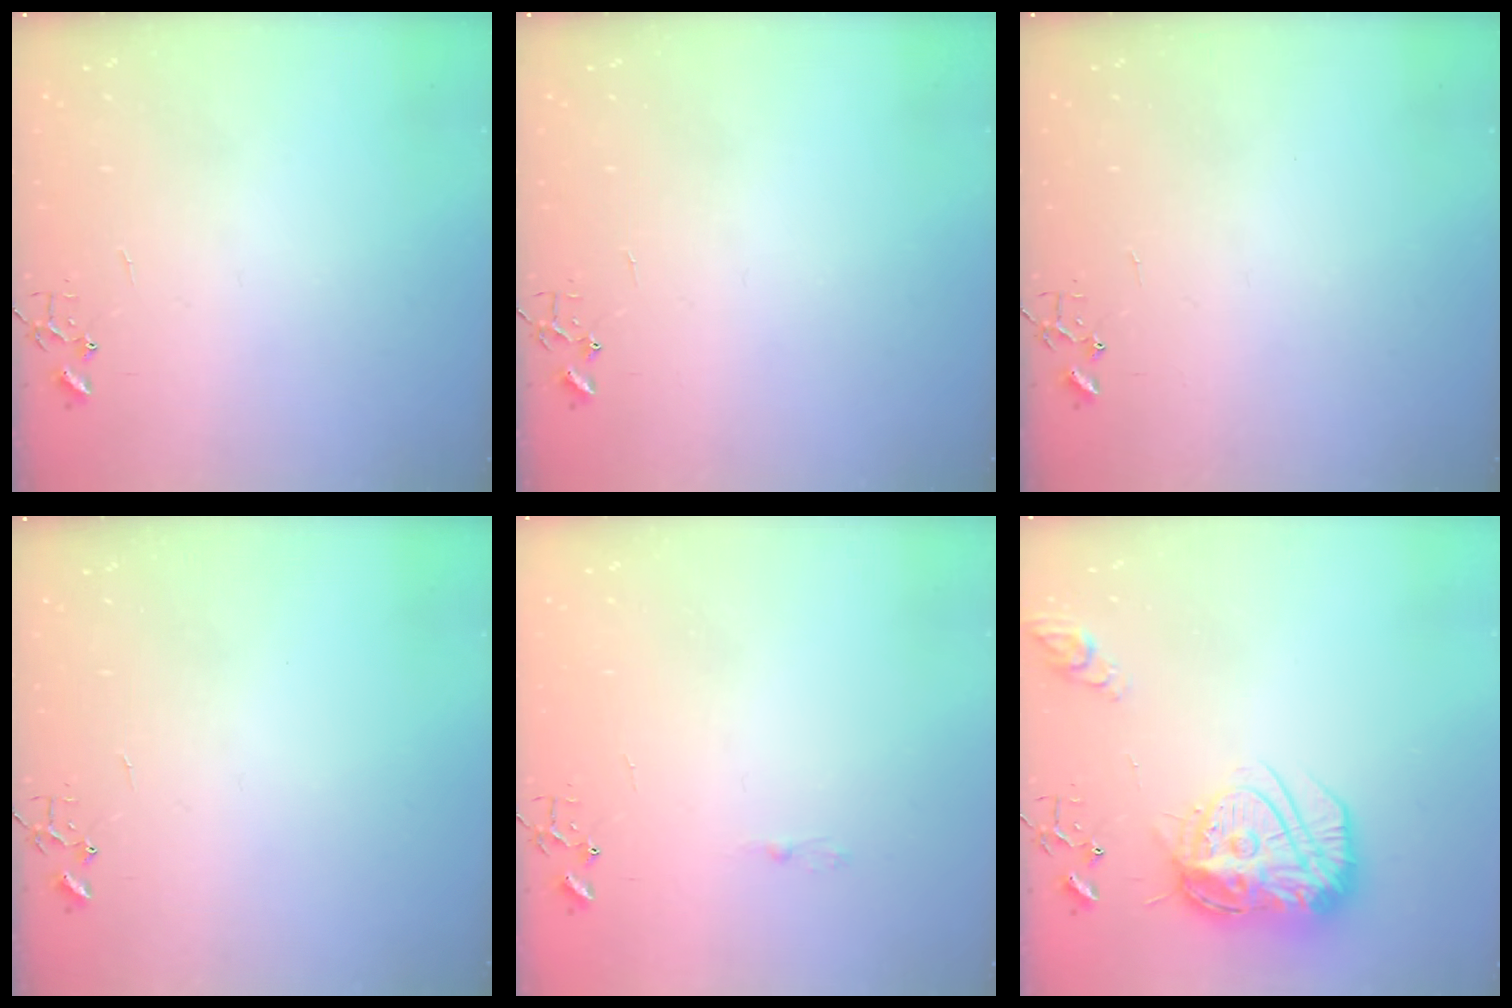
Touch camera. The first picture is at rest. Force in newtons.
{"total": 0.0}
{"total": 0.0}
{"total": 0.0}
{"total": 2.5, "press": 2.5, "slide": 0.3}
{"total": 19.4, "press": 19.3, "slide": 1.7}